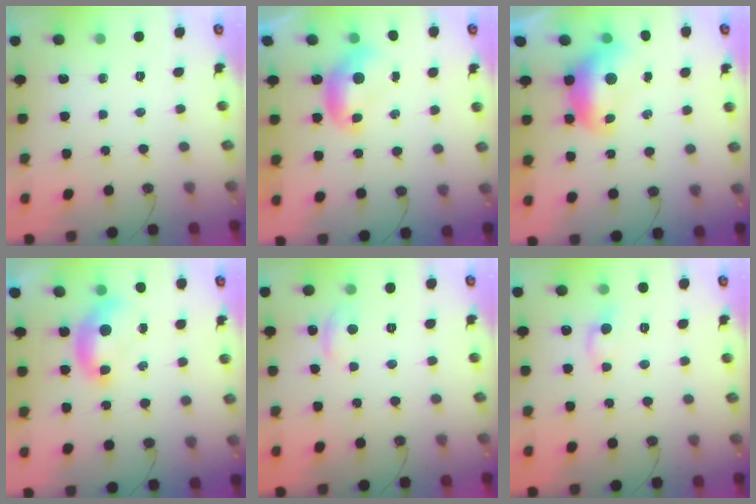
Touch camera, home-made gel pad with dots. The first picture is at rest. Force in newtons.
{"total": 0.0}
{"total": 1.6, "press": 1.5, "slide": 0.6}
{"total": 1.5, "press": 1.3, "slide": 0.7}
{"total": 0.9, "press": 0.2, "slide": 0.9}
{"total": 1.1, "press": 0.8, "slide": 0.6}